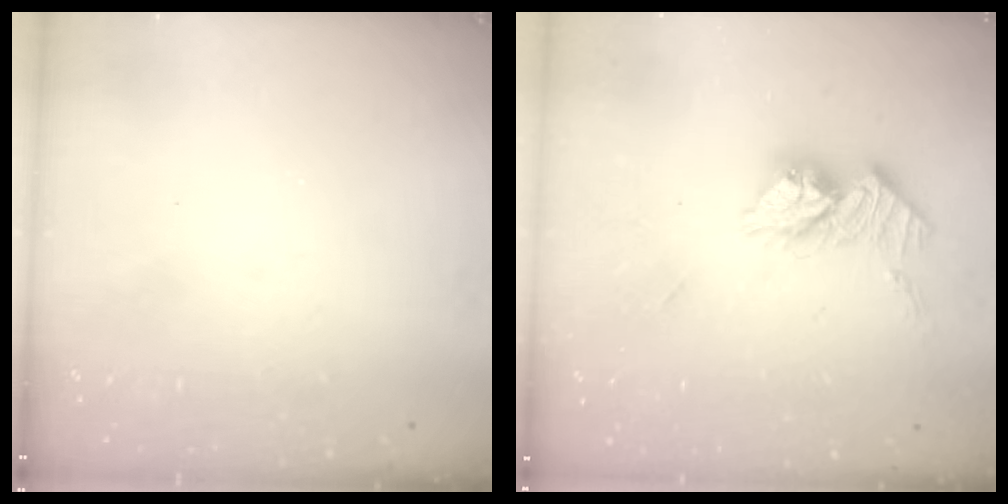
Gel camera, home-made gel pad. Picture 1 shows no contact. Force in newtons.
{"total": 11.1, "press": 11.1, "slide": 0.9}